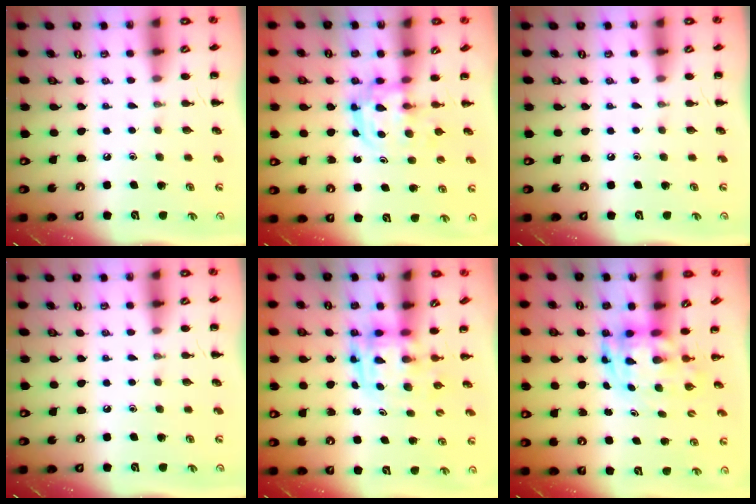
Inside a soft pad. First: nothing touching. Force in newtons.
{"total": 3.1, "press": 3.1, "slide": 0.4}
{"total": 0.0}
{"total": 0.0}
{"total": 3.8, "press": 3.7, "slide": 0.7}
{"total": 3.6, "press": 3.5, "slide": 0.8}